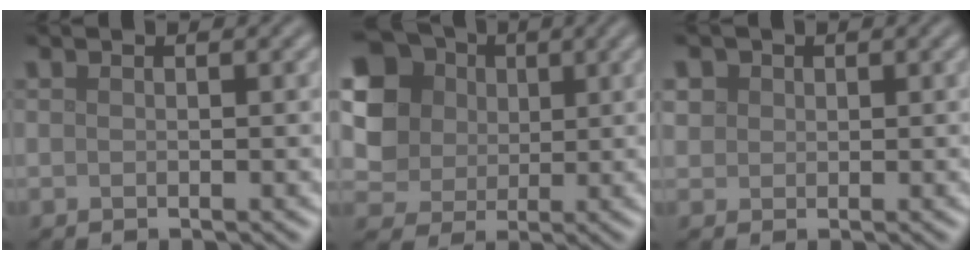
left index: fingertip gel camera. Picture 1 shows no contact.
{"total": 8.5, "force": [2.6, 7.3, 3.5], "torque": [-0.107, 0.026, 0.044]}
{"total": 1.5, "force": [0.6, 1.4, 0.4], "torque": [-0.006, 0.001, 0.008]}